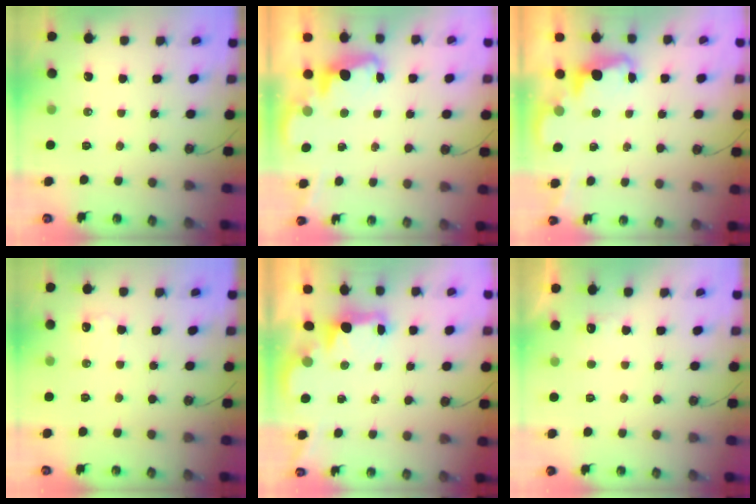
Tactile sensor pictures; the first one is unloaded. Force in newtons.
{"total": 2.2, "press": 2.2, "slide": 0.5}
{"total": 2.4, "press": 2.4, "slide": 0.5}
{"total": 7.6, "press": 7.5, "slide": 1.1}
{"total": 2.1, "press": 1.9, "slide": 0.8}
{"total": 5.4, "press": 5.2, "slide": 1.3}